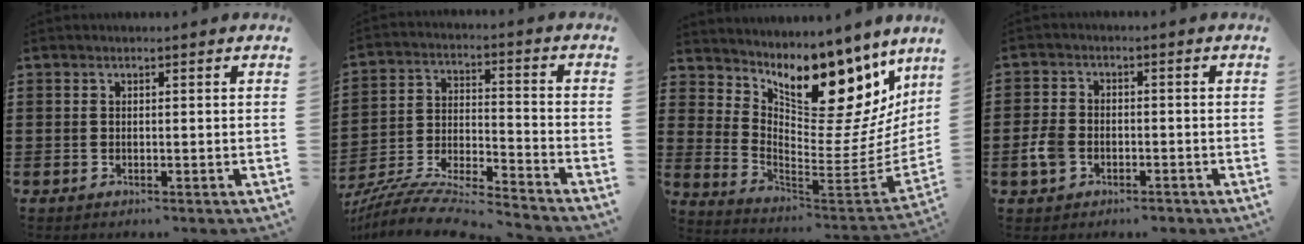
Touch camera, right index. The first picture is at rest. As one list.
[{"total": 8.4, "force": [-7.9, 0.7, 2.9], "torque": [-0.065, -0.002, -0.160]}, {"total": 13.0, "force": [8.9, 5.5, 7.8], "torque": [-0.114, -0.095, 0.147]}, {"total": 4.3, "force": [-2.0, 2.8, 2.5], "torque": [-0.073, -0.003, -0.043]}]